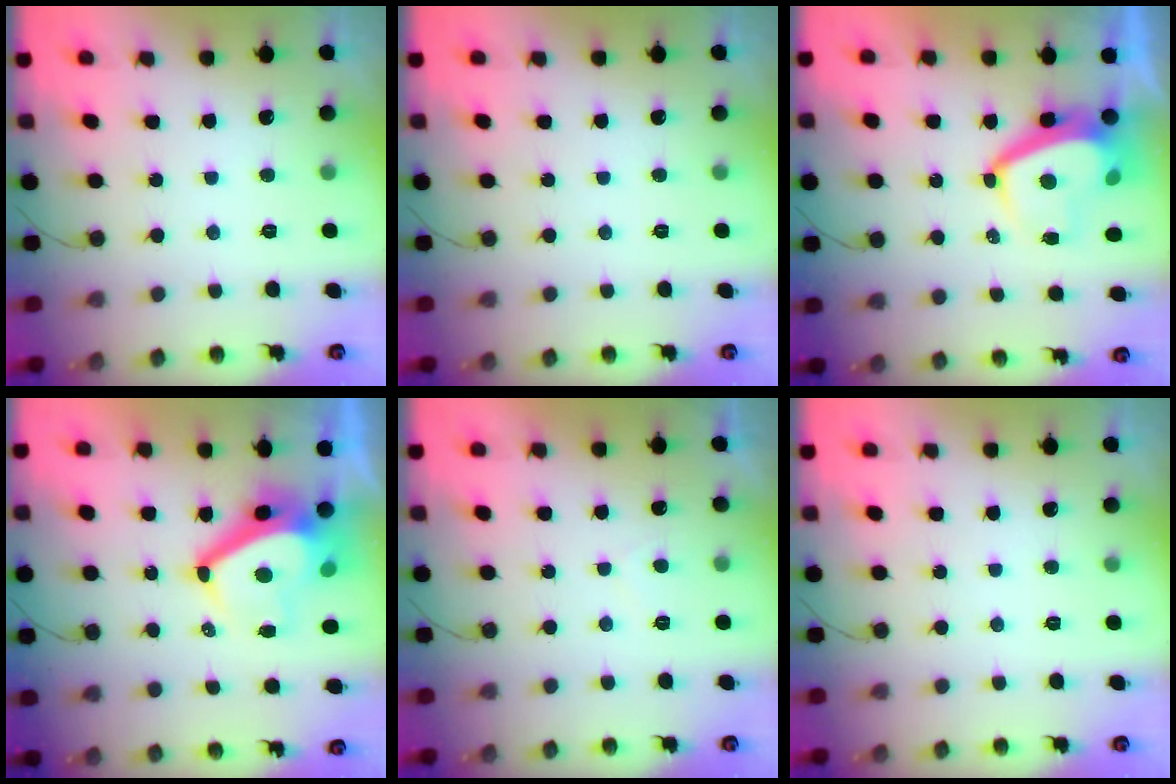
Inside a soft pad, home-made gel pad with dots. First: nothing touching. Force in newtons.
{"total": 0.0}
{"total": 7.3, "press": 7.2, "slide": 0.9}
{"total": 10.9, "press": 10.9, "slide": 0.9}
{"total": 1.4, "press": 1.2, "slide": 0.7}
{"total": 0.0}